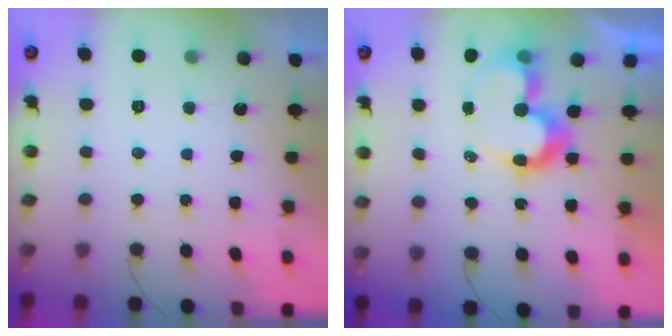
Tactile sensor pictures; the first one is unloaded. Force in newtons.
{"total": 9.6, "press": 9.5, "slide": 0.9}